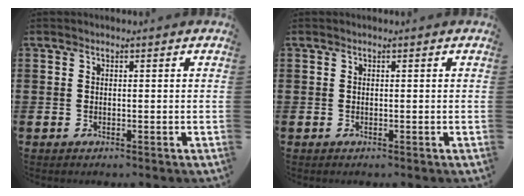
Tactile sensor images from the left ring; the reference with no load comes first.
{"total": 0.0}